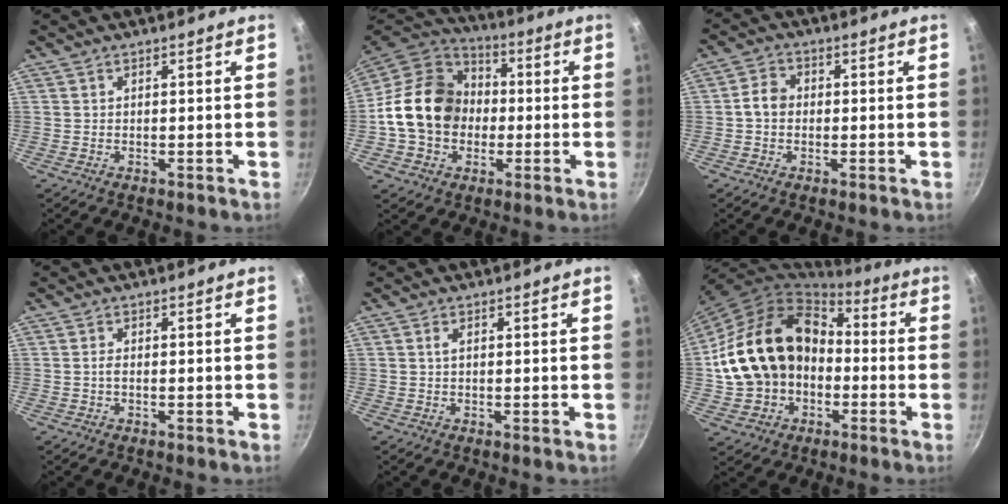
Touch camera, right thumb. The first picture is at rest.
{"total": 18.4, "force": [-0.9, 14.9, 10.7], "torque": [-0.160, 0.040, -0.025]}
{"total": 4.0, "force": [-0.2, 3.3, 2.3], "torque": [-0.032, 0.015, -0.014]}
{"total": 0.8, "force": [-0.2, 0.3, 0.8], "torque": [-0.018, 0.003, -0.007]}
{"total": 0.9, "force": [0.2, 0.2, 0.9], "torque": [-0.018, 0.001, 0.001]}
{"total": 19.9, "force": [-1.6, 15.7, 12.2], "torque": [-0.199, 0.057, -0.021]}